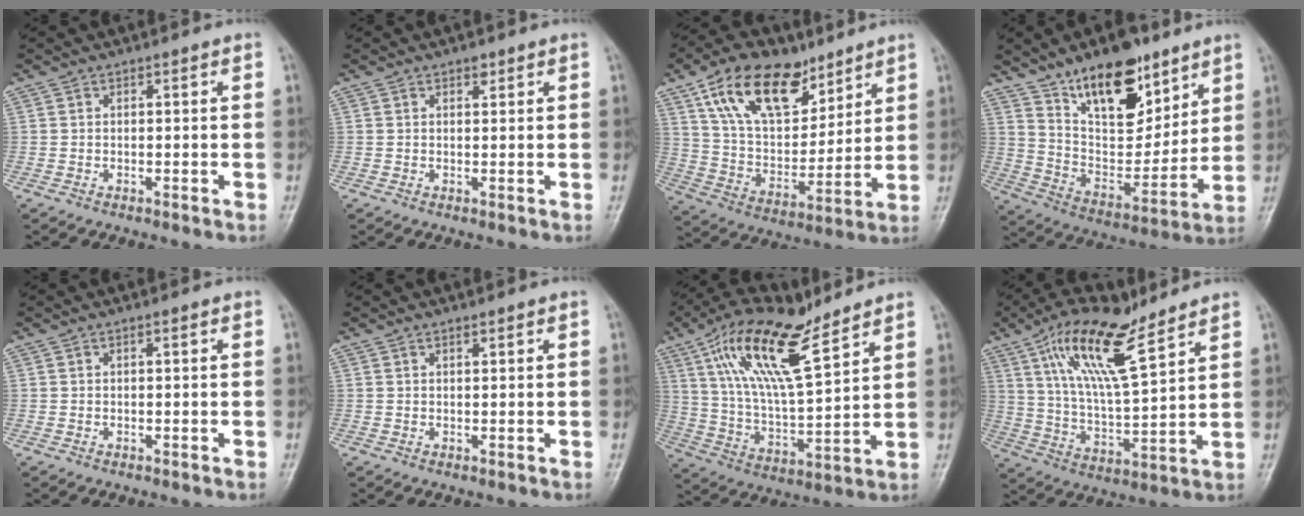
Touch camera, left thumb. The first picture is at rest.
{"total": 1.2, "force": [0.8, 0.6, 0.7], "torque": [-0.005, -0.003, 0.011]}
{"total": 19.7, "force": [11.7, 10.9, 11.6], "torque": [-0.158, -0.041, 0.216]}
{"total": 19.3, "force": [12.4, 9.1, 11.7], "torque": [-0.135, -0.074, 0.220]}
{"total": 0.0}
{"total": 0.6, "force": [0.5, 0.2, 0.3], "torque": [-0.008, -0.003, 0.009]}
{"total": 17.8, "force": [10.5, 5.7, 13.2], "torque": [-0.239, -0.037, 0.204]}
{"total": 15.9, "force": [9.5, 4.7, 11.9], "torque": [-0.210, -0.037, 0.182]}